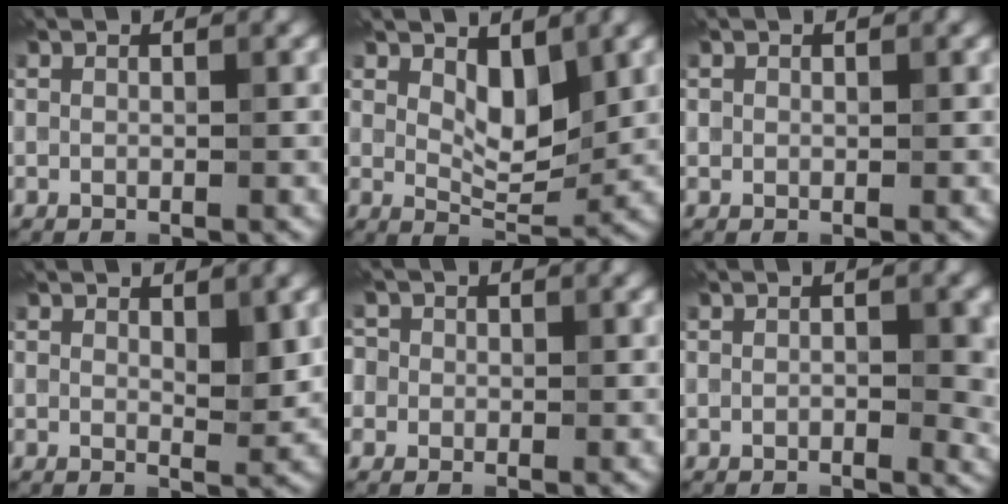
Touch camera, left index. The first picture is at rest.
{"total": 3.5, "force": [1.6, 1.7, 2.6], "torque": [-0.052, -0.006, 0.030]}
{"total": 0.7, "force": [0.3, 0.6, 0.1], "torque": [0.002, 0.001, -0.001]}
{"total": 2.2, "force": [0.7, 0.9, 1.9], "torque": [-0.026, -0.001, 0.013]}
{"total": 4.1, "force": [0.9, 3.8, 1.4], "torque": [-0.021, 0.040, -0.022]}
{"total": 2.8, "force": [-0.2, 1.3, 2.5], "torque": [-0.028, 0.001, -0.003]}